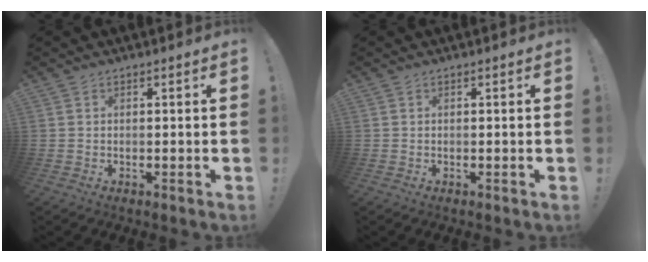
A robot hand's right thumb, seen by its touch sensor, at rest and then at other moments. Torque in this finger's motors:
{"motor_torque": [-0.05, 0.05, -0.12, 0.15, 0.01]}